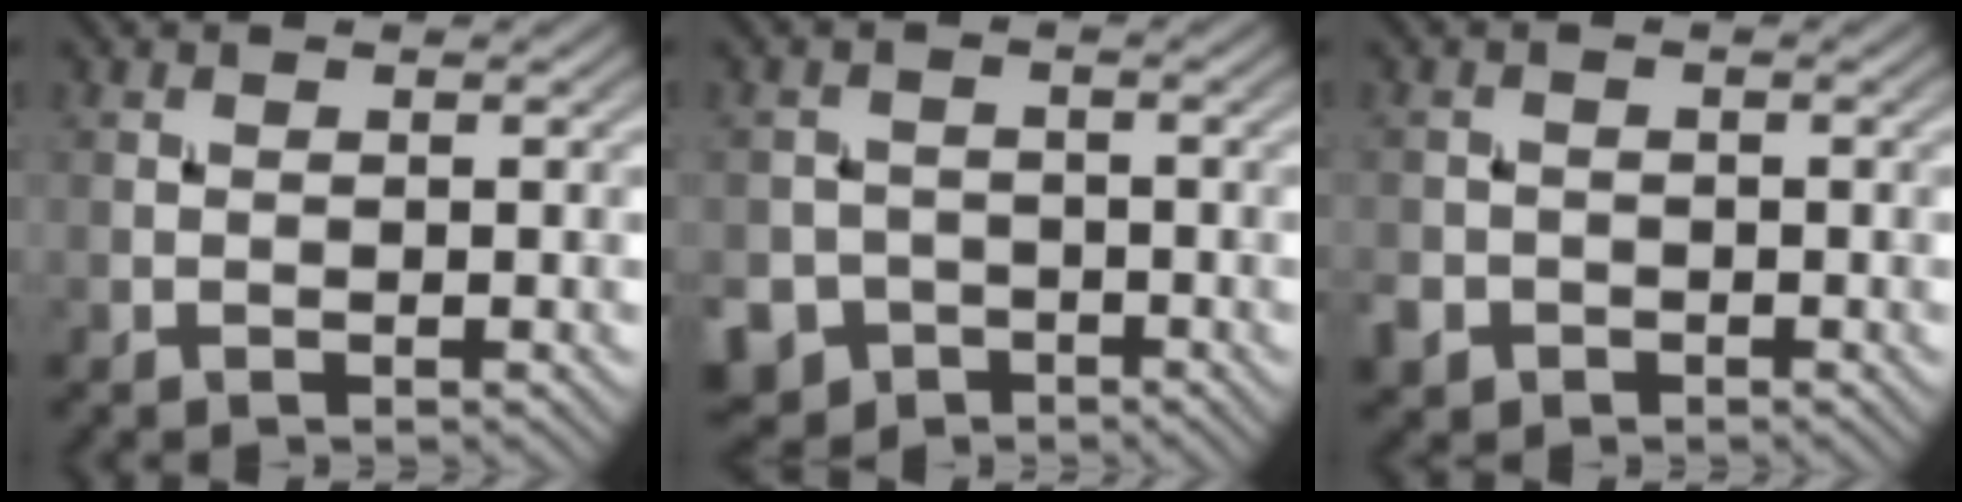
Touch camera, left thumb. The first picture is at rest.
{"total": 6.2, "force": [-3.5, 5.0, 1.2], "torque": [-0.020, -0.017, -0.075]}
{"total": 2.4, "force": [-1.3, 1.9, 0.6], "torque": [-0.018, -0.009, -0.032]}